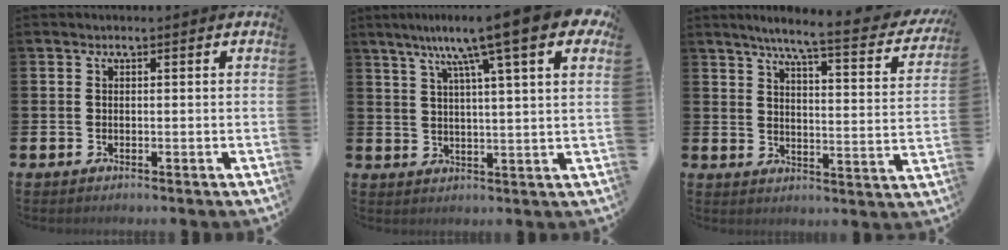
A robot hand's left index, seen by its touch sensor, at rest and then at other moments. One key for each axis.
{"total": 11.7, "fx": 8.5, "fy": 1.3, "fz": 8.0, "tx": -0.153, "ty": -0.030, "tz": 0.135}
{"total": 6.6, "fx": 5.5, "fy": 0.2, "fz": 3.6, "tx": -0.069, "ty": -0.048, "tz": 0.082}